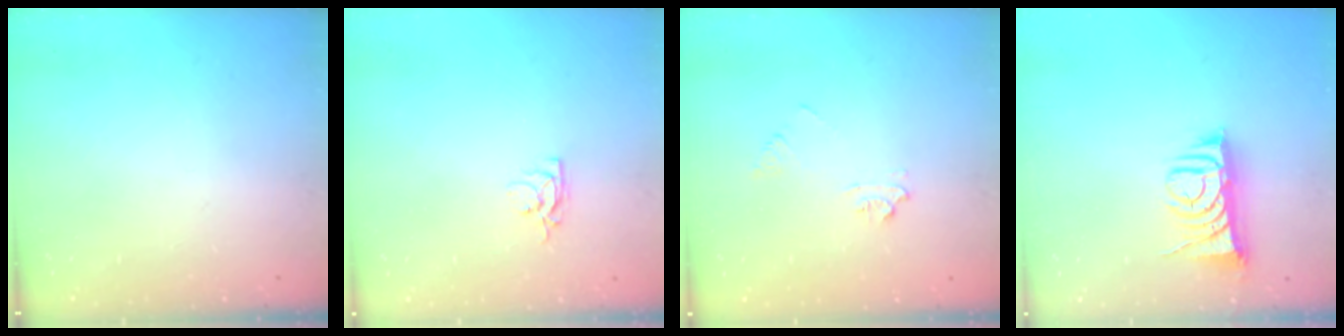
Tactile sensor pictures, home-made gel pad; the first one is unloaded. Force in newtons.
{"total": 3.9, "press": 3.9, "slide": 0.4}
{"total": 5.0, "press": 4.9, "slide": 0.6}
{"total": 8.3, "press": 8.2, "slide": 0.8}